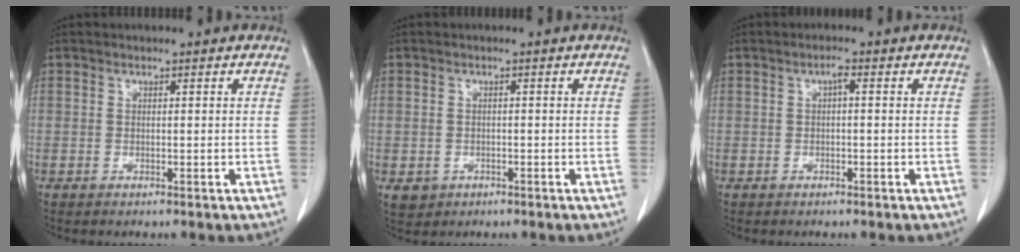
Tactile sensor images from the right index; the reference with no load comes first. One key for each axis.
{"total": 2.8, "fx": -1.0, "fy": 2.5, "fz": 0.5, "tx": -0.004, "ty": 0.005, "tz": -0.008}
{"total": 1.2, "fx": 0.1, "fy": 0.3, "fz": 1.2, "tx": -0.020, "ty": 0.004, "tz": 0.002}